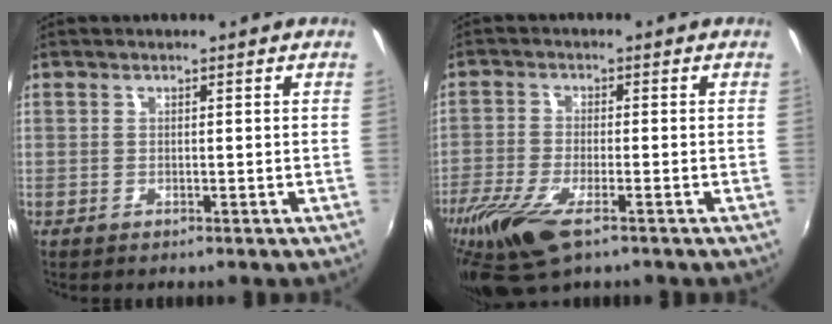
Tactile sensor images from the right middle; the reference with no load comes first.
{"total": 13.0, "force": [-8.2, 4.0, 9.3], "torque": [-0.213, -0.053, -0.156]}